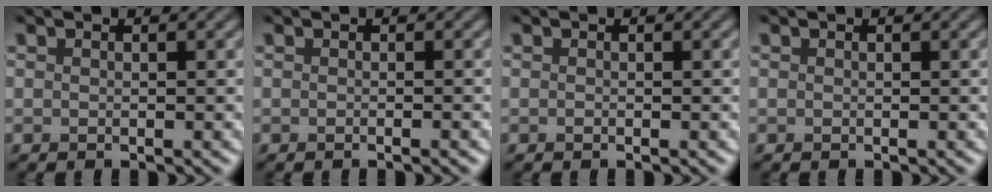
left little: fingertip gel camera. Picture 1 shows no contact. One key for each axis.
{"total": 0.9, "fx": -0.3, "fy": 0.2, "fz": 0.8, "tx": -0.007, "ty": -0.003, "tz": -0.008}
{"total": 0.0}
{"total": 0.0}